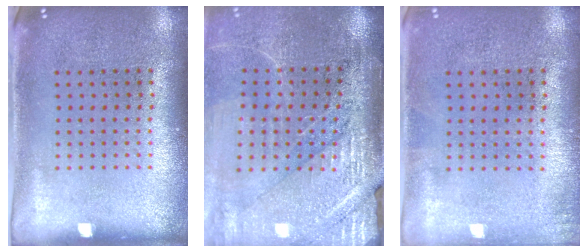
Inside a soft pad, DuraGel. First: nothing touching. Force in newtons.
{"total": 3.5, "press": 3.3, "slide": 1.1}
{"total": 0.7, "press": 0.7, "slide": 0.1}